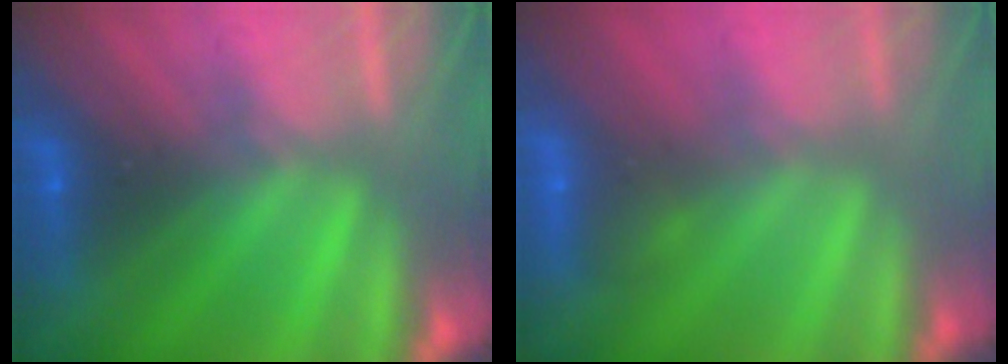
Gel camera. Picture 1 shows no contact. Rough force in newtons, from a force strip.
{"total": 2.8}